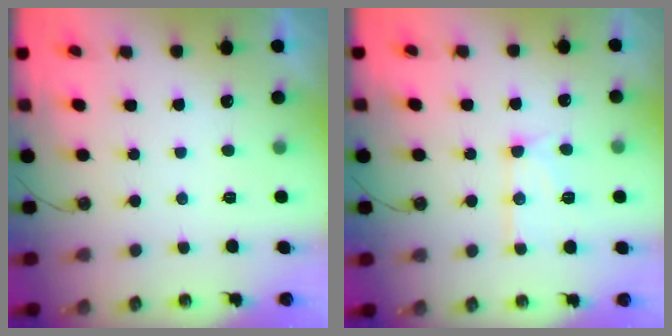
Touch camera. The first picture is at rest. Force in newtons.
{"total": 11.9, "press": 11.9, "slide": 0.8}